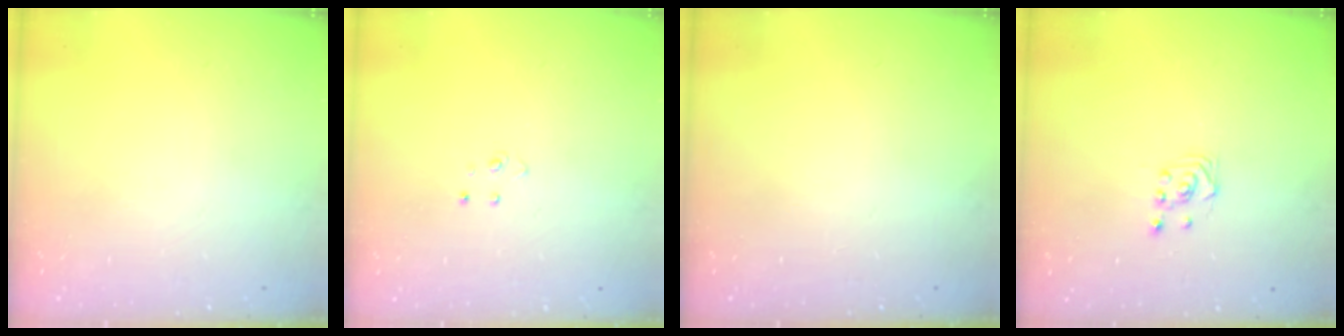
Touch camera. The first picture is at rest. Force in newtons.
{"total": 3.8, "press": 3.8, "slide": 0.3}
{"total": 0.0}
{"total": 2.9, "press": 2.6, "slide": 1.4}